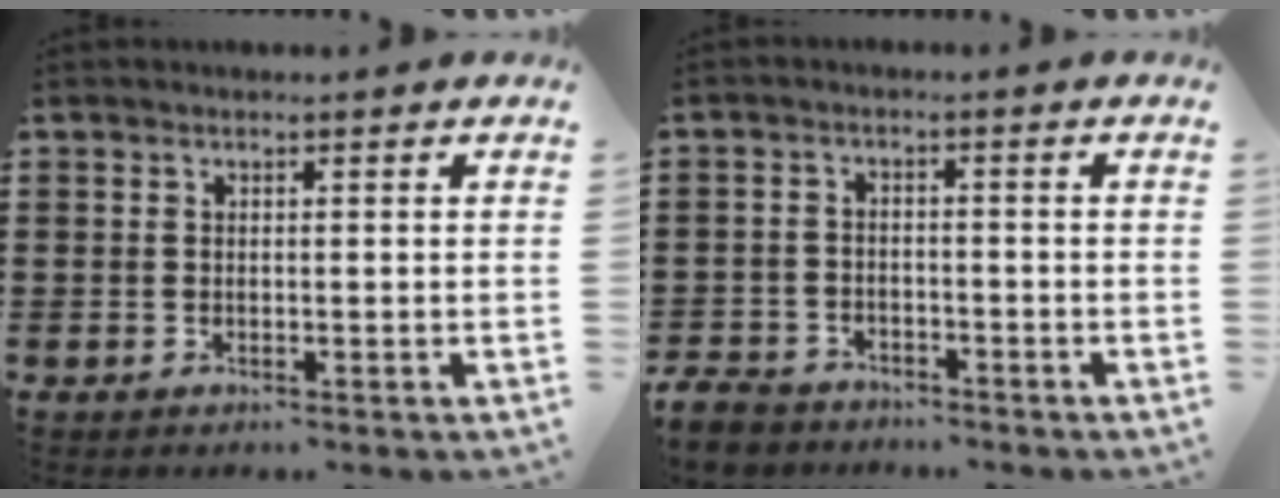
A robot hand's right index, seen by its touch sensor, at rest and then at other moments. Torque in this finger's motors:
{"motor_torque": [-1.04, 1.10, -1.05, -0.21]}